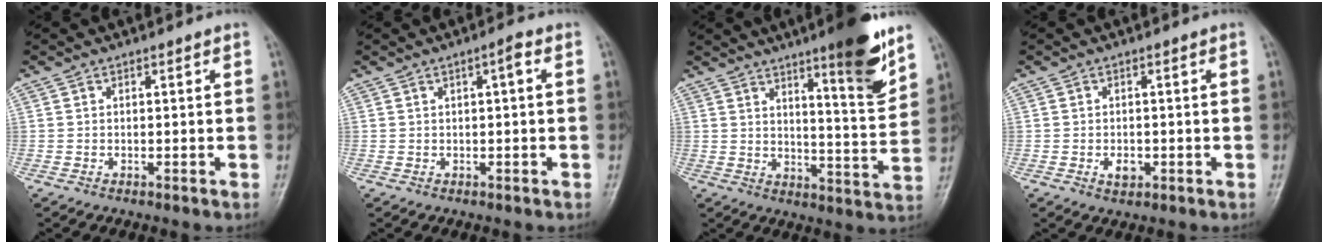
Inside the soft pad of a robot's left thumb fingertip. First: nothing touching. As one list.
[{"total": 2.0, "force": [0.5, 0.3, 1.9], "torque": [-0.032, 0.004, 0.006]}, {"total": 13.0, "force": [8.3, 1.6, 9.8], "torque": [-0.123, -0.060, 0.123]}, {"total": 2.4, "force": [-0.6, 1.6, 1.6], "torque": [-0.021, 0.000, -0.006]}]